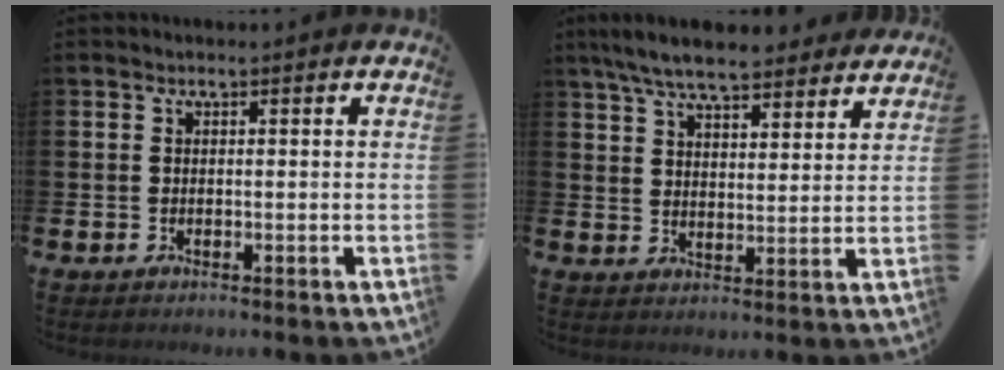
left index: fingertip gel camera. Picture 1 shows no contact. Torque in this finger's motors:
{"motor_torque": [1.08, -1.05, 0.81, 0.21]}